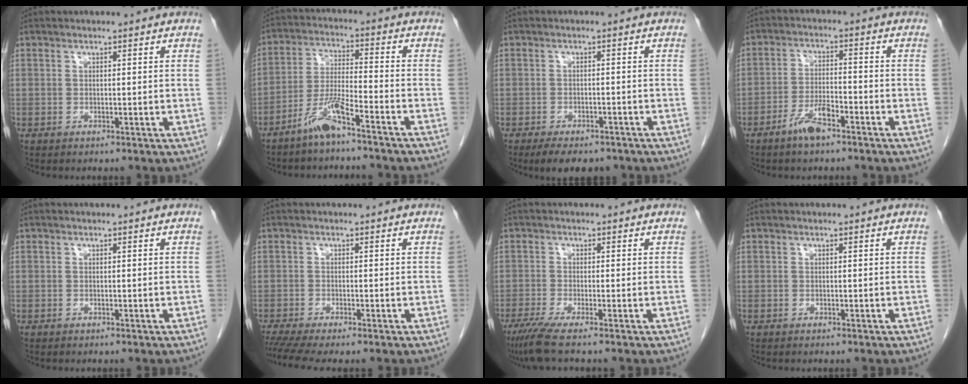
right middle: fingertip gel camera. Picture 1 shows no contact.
{"total": 6.8, "force": [-5.1, 0.2, 4.6], "torque": [-0.103, -0.005, -0.101]}
{"total": 7.0, "force": [-5.4, 2.9, 3.3], "torque": [-0.044, -0.004, -0.075]}
{"total": 5.0, "force": [-3.5, 1.1, 3.4], "torque": [-0.072, -0.001, -0.066]}
{"total": 0.0}
{"total": 4.7, "force": [-3.8, 0.1, 2.8], "torque": [-0.047, -0.010, -0.066]}
{"total": 5.0, "force": [-3.6, -0.3, 3.4], "torque": [-0.062, -0.016, -0.071]}
{"total": 0.0}